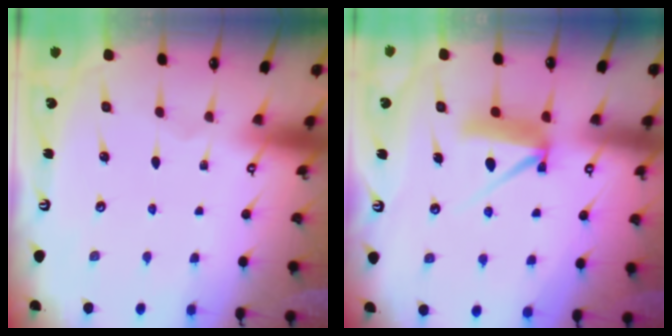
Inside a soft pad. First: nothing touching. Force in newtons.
{"total": 7.5, "press": 7.5, "slide": 0.6}